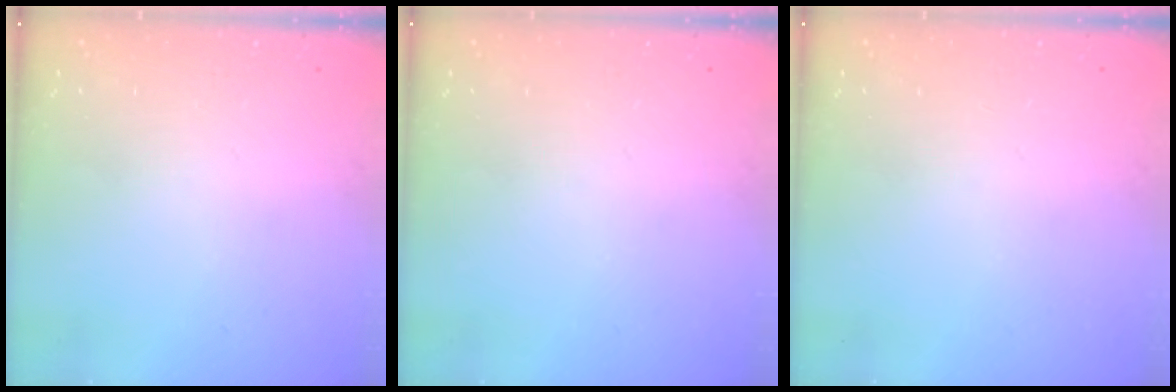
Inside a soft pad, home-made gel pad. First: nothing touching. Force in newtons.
{"total": 0.0}
{"total": 0.0}